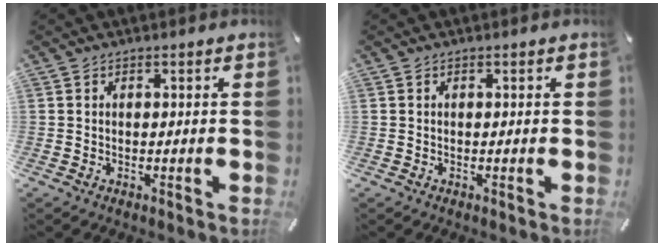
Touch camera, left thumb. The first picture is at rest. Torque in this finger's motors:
{"motor_torque": [0.00, 0.00, -0.01, -0.01, 0.00]}